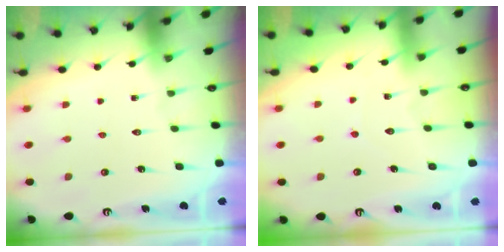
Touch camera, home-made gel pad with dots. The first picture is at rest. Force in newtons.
{"total": 2.4, "press": 2.4, "slide": 0.3}